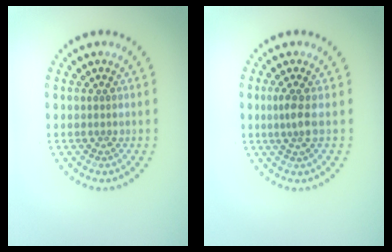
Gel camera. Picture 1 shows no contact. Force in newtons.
{"total": 1.7, "press": 1.3, "slide": 1.1}